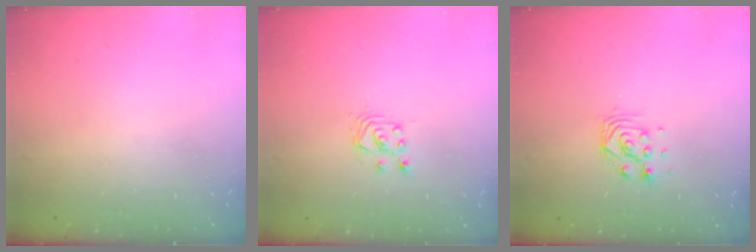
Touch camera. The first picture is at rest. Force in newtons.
{"total": 2.5, "press": 2.5, "slide": 0.3}
{"total": 4.2, "press": 4.2, "slide": 0.3}